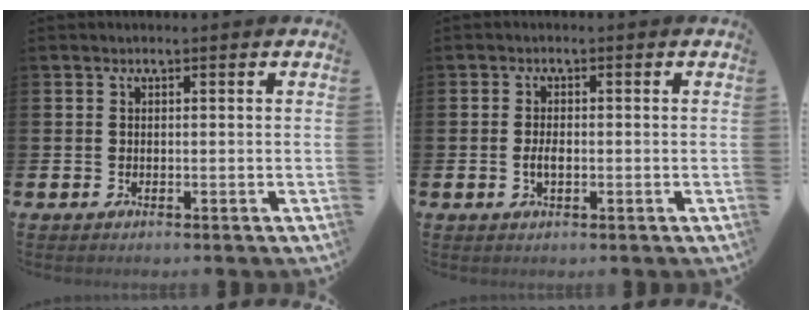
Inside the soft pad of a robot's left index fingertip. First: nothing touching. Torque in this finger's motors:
{"motor_torque": [0.53, 0.11, 0.06, 0.08]}